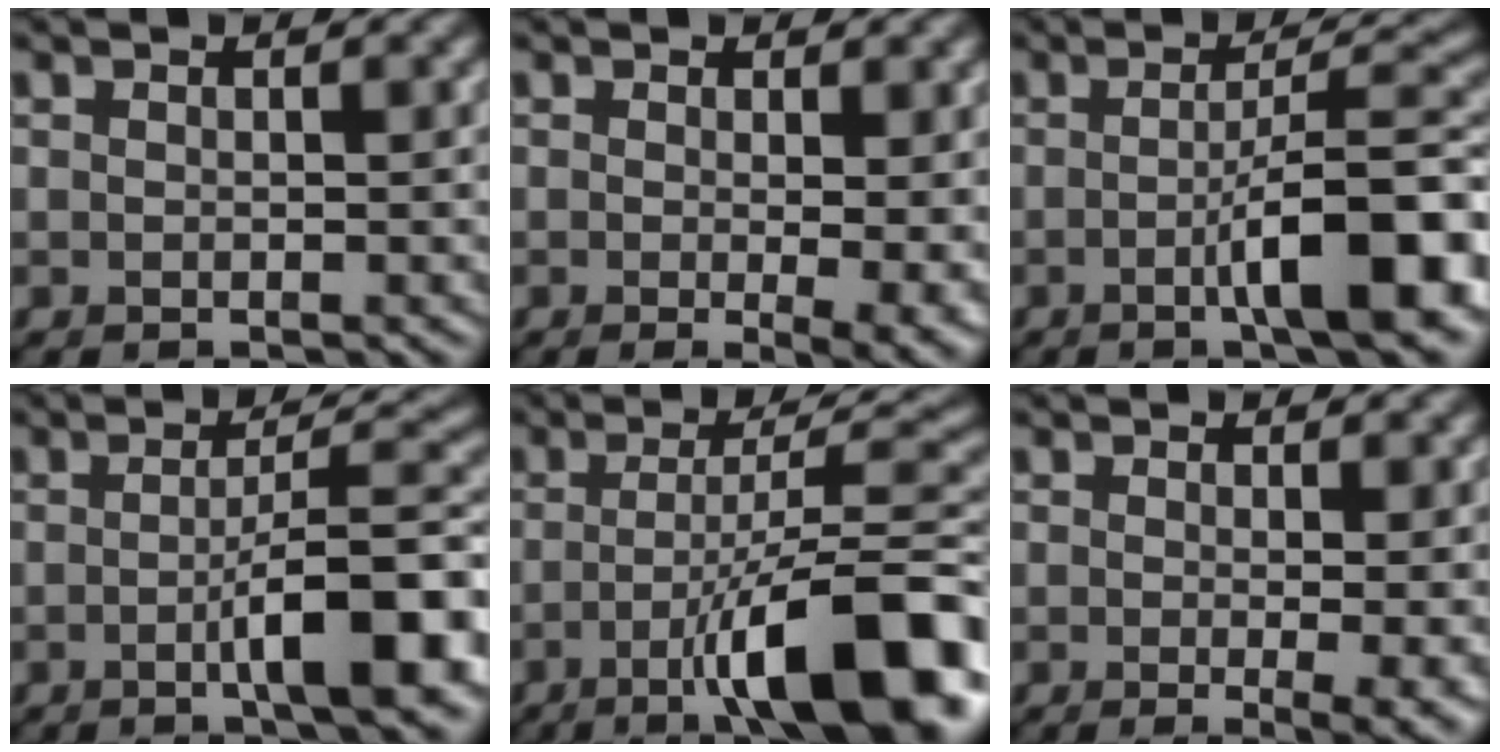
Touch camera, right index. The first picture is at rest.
{"total": 4.9, "force": [-0.5, 1.4, 4.7], "torque": [-0.057, -0.017, 0.000]}
{"total": 9.2, "force": [-2.7, 1.9, 8.5], "torque": [-0.110, 0.012, -0.046]}
{"total": 8.2, "force": [-2.5, 1.7, 7.6], "torque": [-0.101, 0.014, -0.042]}
{"total": 12.2, "force": [-4.9, 2.6, 10.9], "torque": [-0.149, 0.012, -0.077]}
{"total": 4.4, "force": [-0.5, 1.2, 4.3], "torque": [-0.052, -0.014, -0.002]}